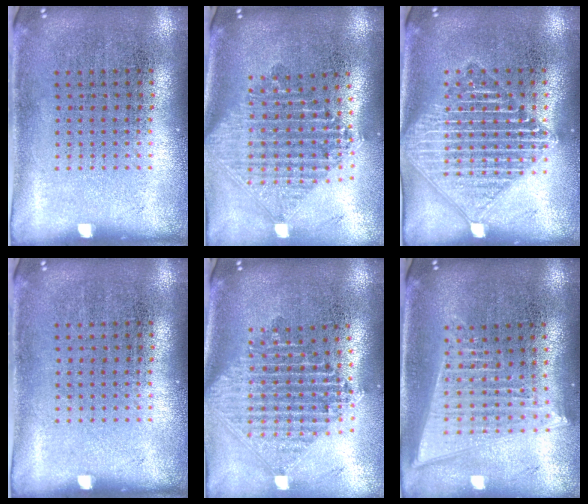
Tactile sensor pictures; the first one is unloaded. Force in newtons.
{"total": 2.2, "press": 1.7, "slide": 1.4}
{"total": 3.0, "press": 3.0, "slide": 0.4}
{"total": 0.0}
{"total": 2.4, "press": 1.9, "slide": 1.5}
{"total": 2.1, "press": 1.8, "slide": 1.1}